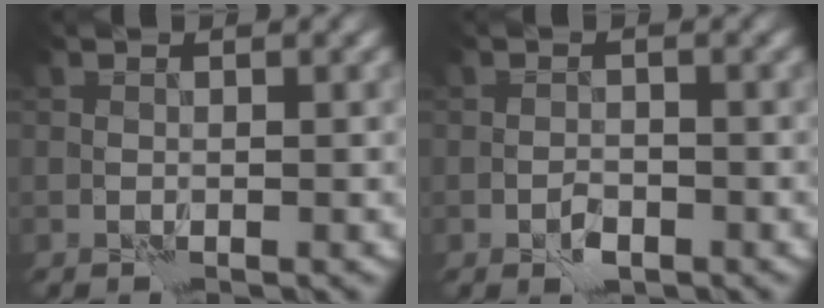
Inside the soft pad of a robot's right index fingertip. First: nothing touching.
{"total": 1.2, "force": [-0.7, 0.6, 0.8], "torque": [-0.011, 0.001, -0.014]}